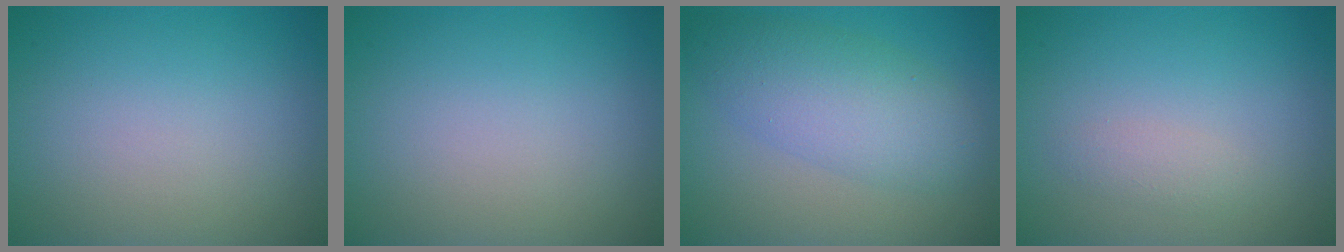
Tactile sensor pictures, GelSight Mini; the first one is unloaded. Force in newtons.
{"total": 0.0}
{"total": 5.6, "press": 5.6, "slide": 0.2}
{"total": 1.1, "press": 1.1, "slide": 0.1}